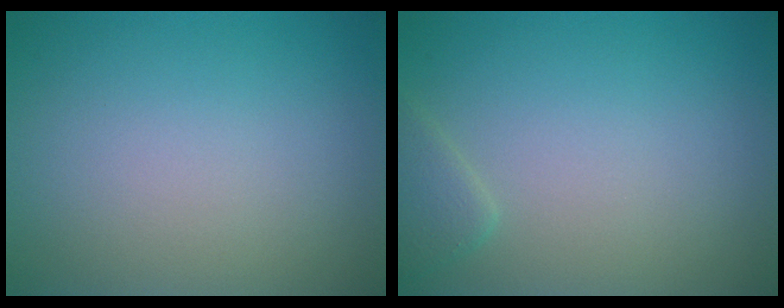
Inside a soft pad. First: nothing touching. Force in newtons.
{"total": 0.9, "press": 0.9, "slide": 0.1}